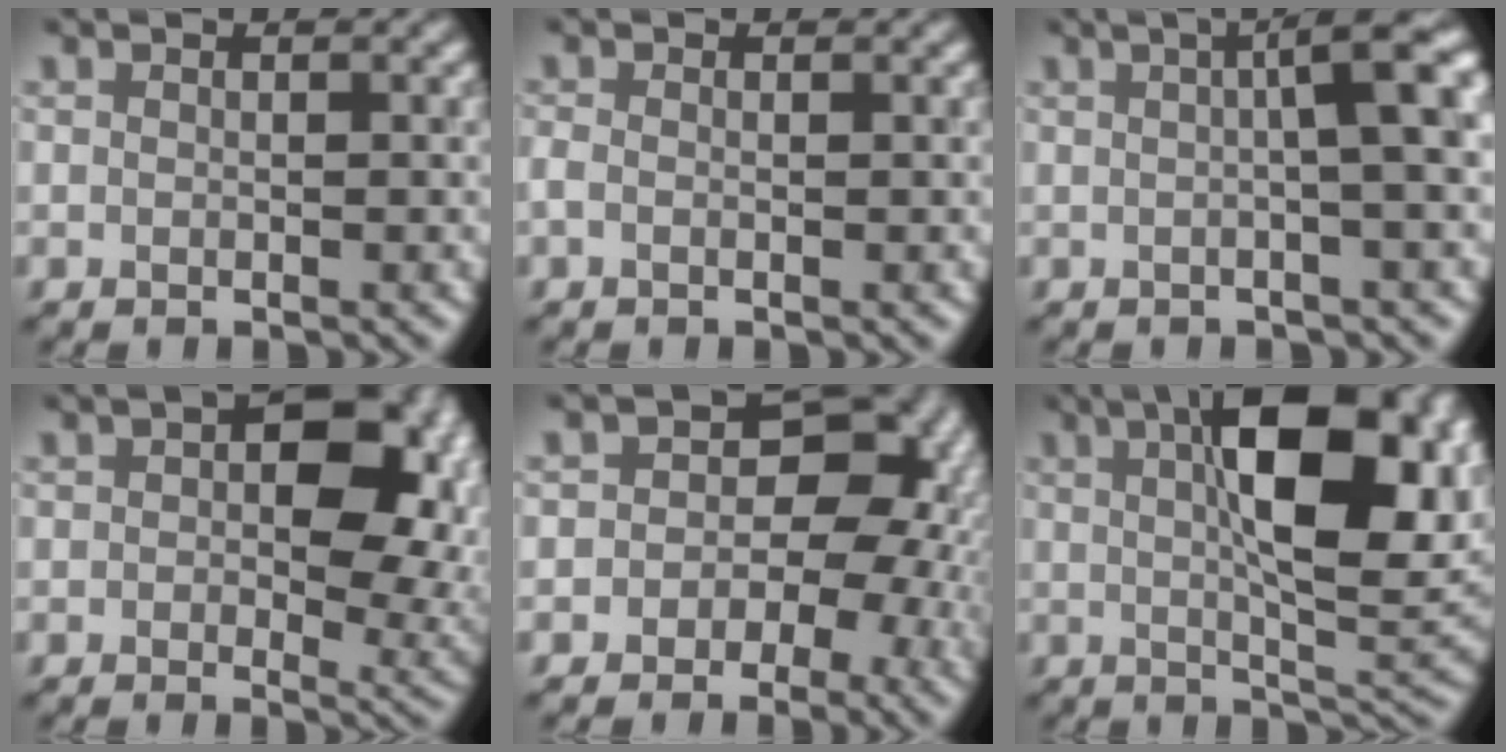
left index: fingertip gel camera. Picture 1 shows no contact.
{"total": 0.7, "force": [-0.5, 0.2, 0.4], "torque": [-0.008, -0.004, -0.011]}
{"total": 6.8, "force": [1.1, 1.4, 6.6], "torque": [-0.064, 0.018, 0.012]}
{"total": 10.9, "force": [2.1, 6.2, 8.7], "torque": [-0.099, 0.003, 0.029]}
{"total": 8.5, "force": [-1.0, 6.5, 5.3], "torque": [0.033, 0.025, -0.049]}
{"total": 12.9, "force": [3.7, 4.4, 11.5], "torque": [-0.155, 0.004, 0.054]}